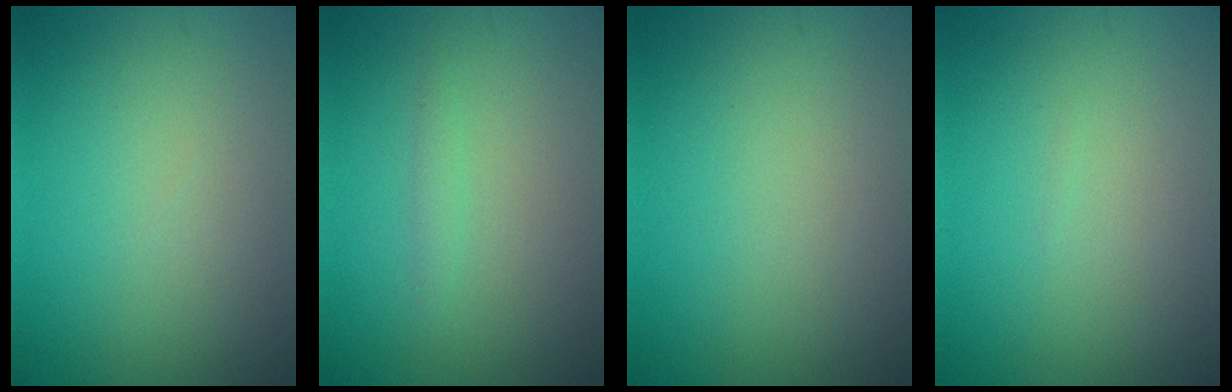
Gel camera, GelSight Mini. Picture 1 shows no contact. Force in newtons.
{"total": 0.7, "press": 0.7, "slide": 0.1}
{"total": 0.0}
{"total": 0.0}